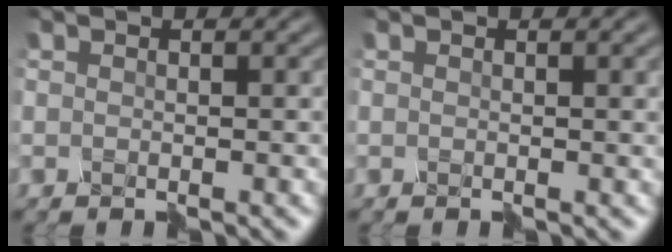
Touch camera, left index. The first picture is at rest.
{"total": 1.1, "force": [0.4, 0.3, 1.0], "torque": [-0.012, 0.006, 0.006]}